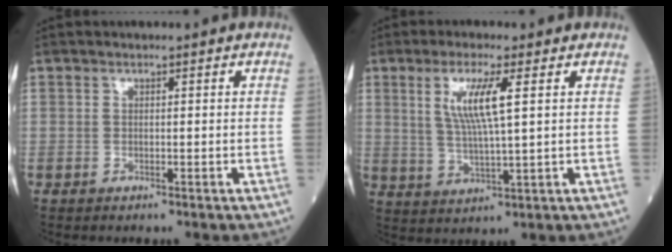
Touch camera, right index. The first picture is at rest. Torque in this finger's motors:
{"motor_torque": [0.37, 0.24, 0.22, 0.14]}